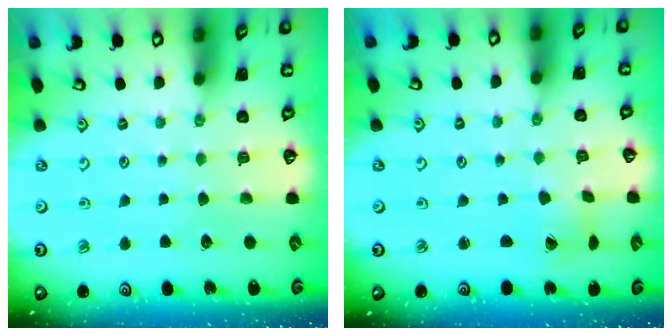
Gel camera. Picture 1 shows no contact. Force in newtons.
{"total": 1.1, "press": 1.1, "slide": 0.2}